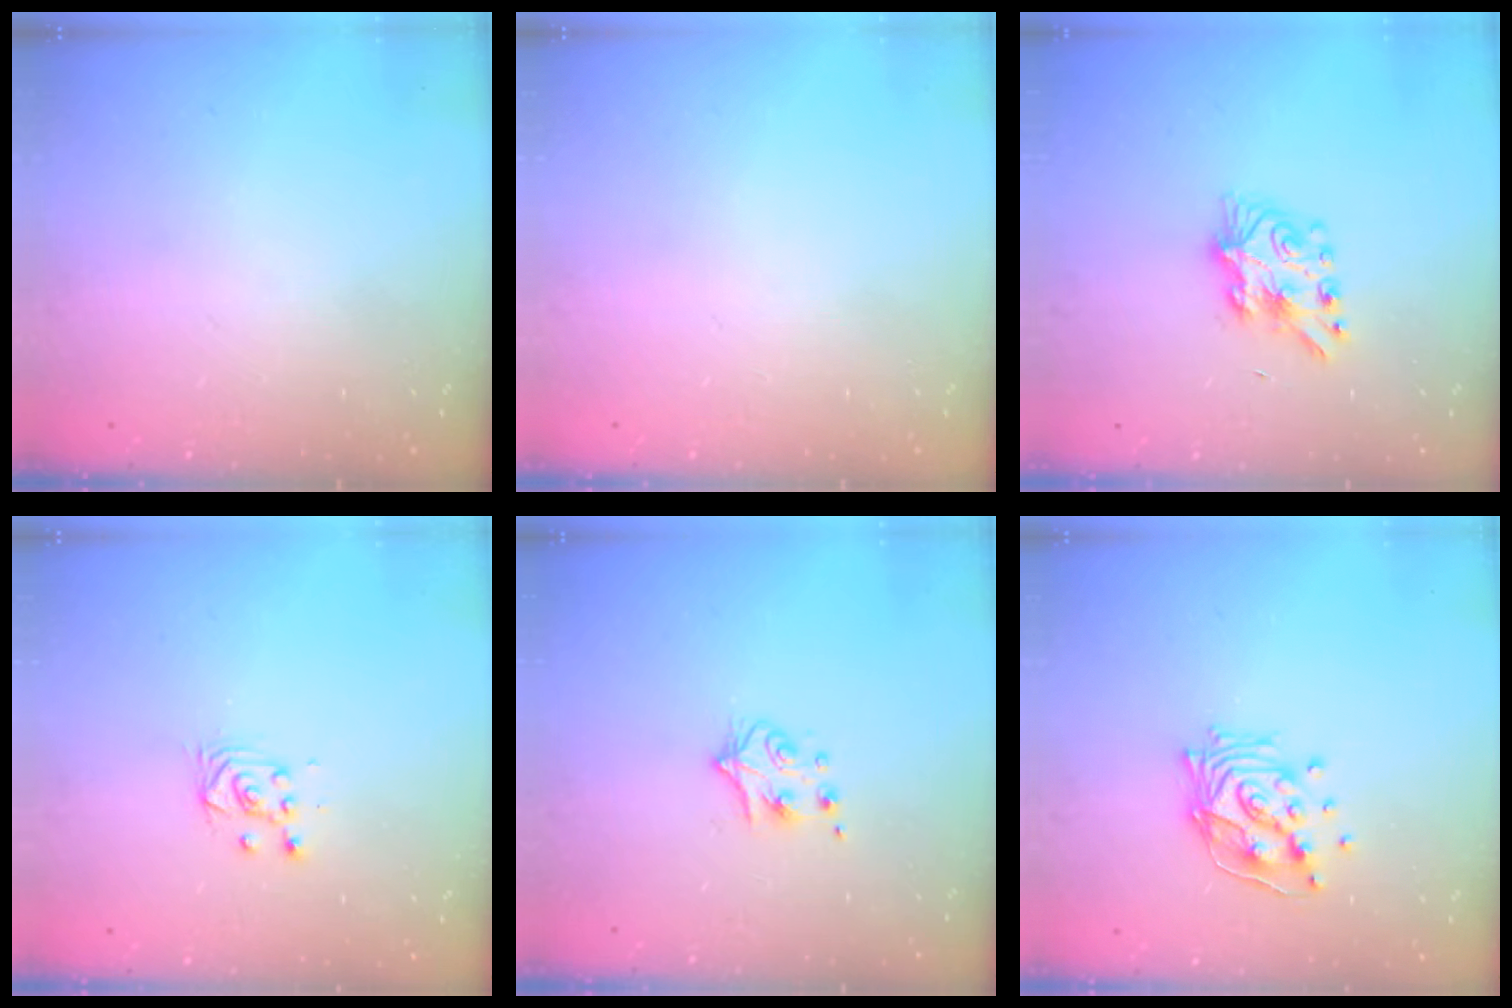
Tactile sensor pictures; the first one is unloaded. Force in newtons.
{"total": 0.0}
{"total": 7.2, "press": 7.2, "slide": 0.2}
{"total": 4.1, "press": 4.0, "slide": 0.7}
{"total": 5.0, "press": 4.9, "slide": 0.6}
{"total": 13.4, "press": 13.4, "slide": 1.6}